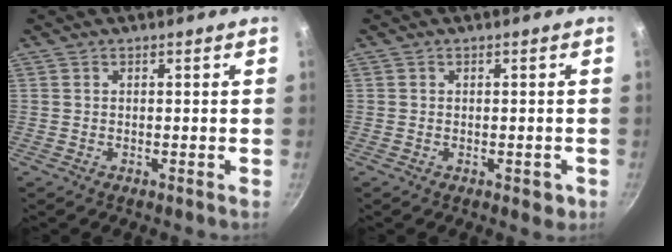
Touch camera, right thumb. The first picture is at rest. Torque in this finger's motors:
{"motor_torque": [0.02, 0.34, -0.26, 0.09, -0.01]}